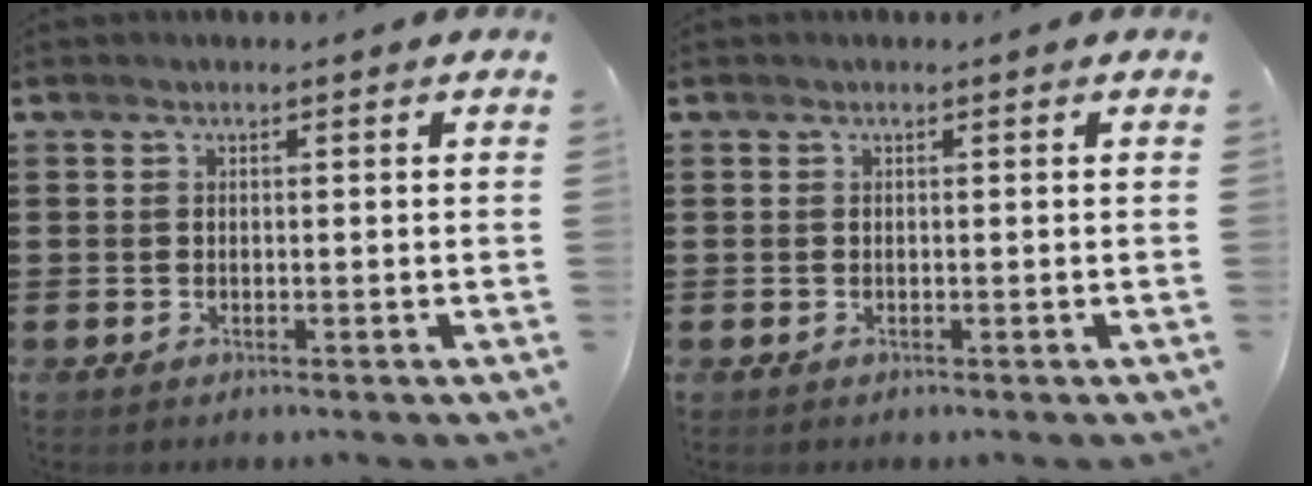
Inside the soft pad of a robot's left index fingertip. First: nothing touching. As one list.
[{"total": 0.0}]